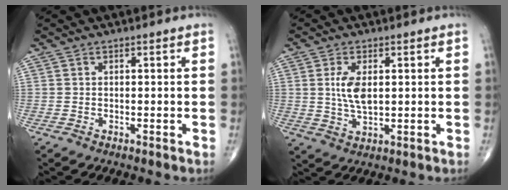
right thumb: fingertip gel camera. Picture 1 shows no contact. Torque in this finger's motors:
{"motor_torque": [0.56, 1.58, 0.73, 0.10, 0.07]}